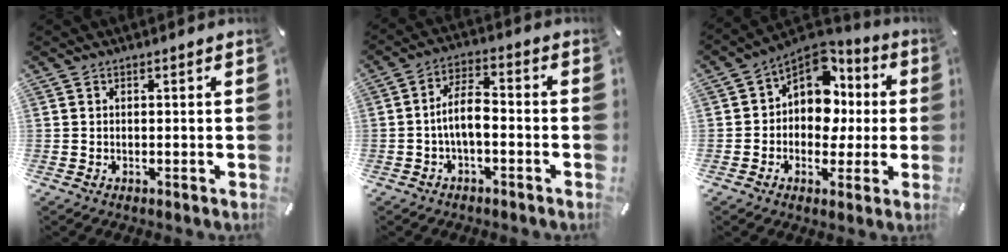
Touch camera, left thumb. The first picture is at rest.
{"total": 6.5, "force": [-1.8, 3.1, 5.4], "torque": [-0.105, 0.015, -0.034]}
{"total": 11.8, "force": [2.4, 9.8, 6.0], "torque": [-0.097, -0.026, 0.049]}